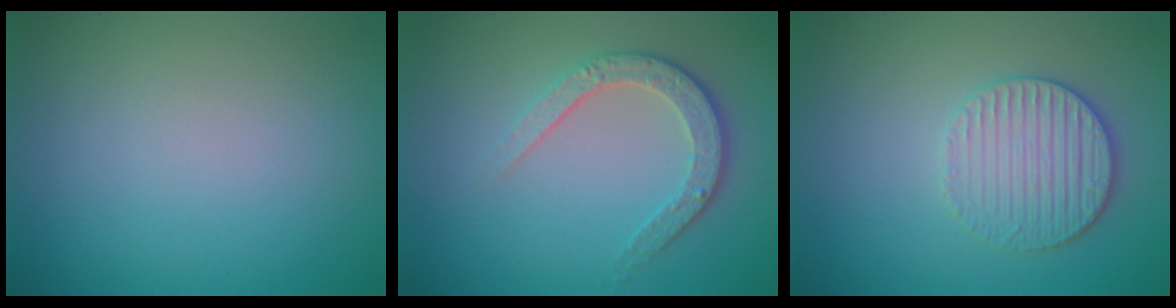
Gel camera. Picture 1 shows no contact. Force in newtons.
{"total": 3.5, "press": 2.8, "slide": 2.1}
{"total": 3.4, "press": 3.2, "slide": 1.1}